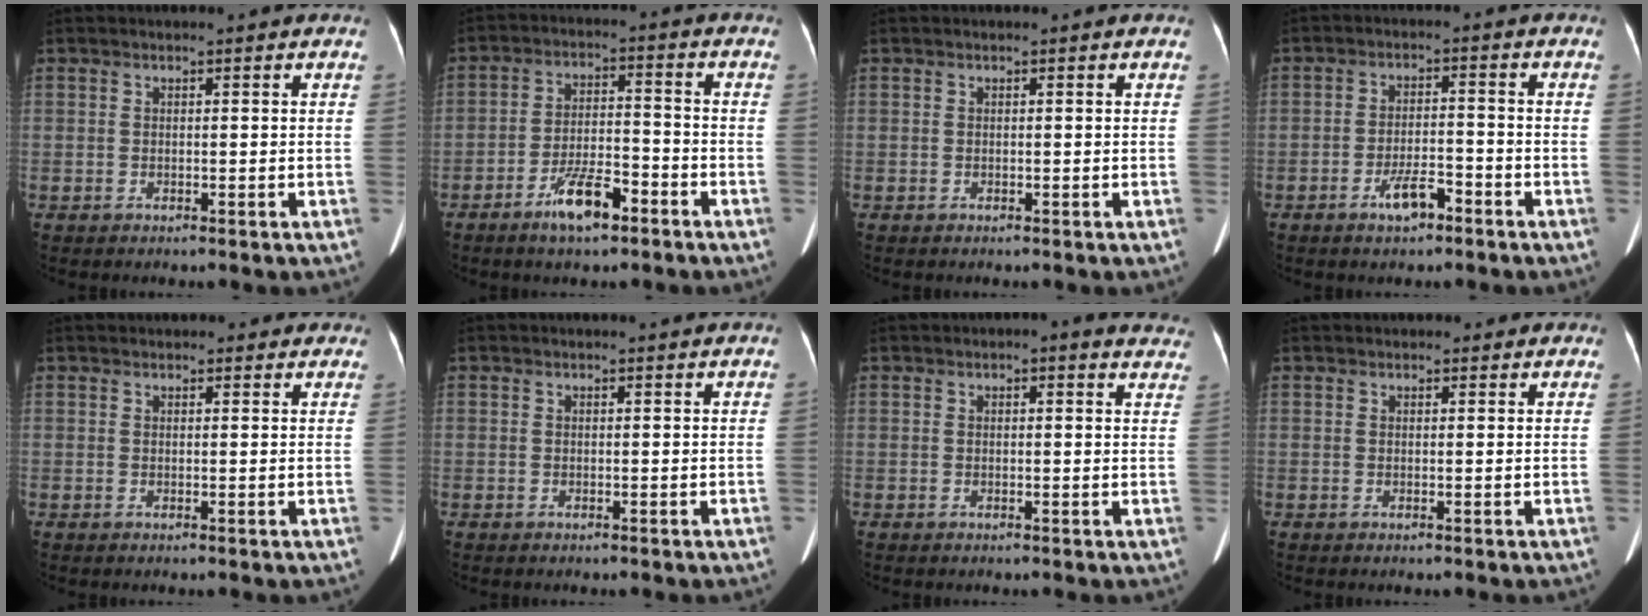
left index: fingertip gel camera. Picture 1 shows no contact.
{"total": 7.4, "force": [-4.8, 1.9, 5.3], "torque": [-0.107, 0.000, -0.082]}
{"total": 0.0}
{"total": 4.5, "force": [-3.0, 1.2, 3.1], "torque": [-0.063, -0.001, -0.050]}
{"total": 5.4, "force": [4.9, 2.0, 1.4], "torque": [0.002, 0.023, 0.051]}
{"total": 1.0, "force": [1.0, -0.1, 0.1], "torque": [-0.009, 0.000, 0.011]}
{"total": 7.0, "force": [6.0, 2.2, 3.0], "torque": [-0.013, 0.002, 0.044]}
{"total": 2.8, "force": [2.5, 1.2, 0.6], "torque": [0.002, 0.016, 0.027]}